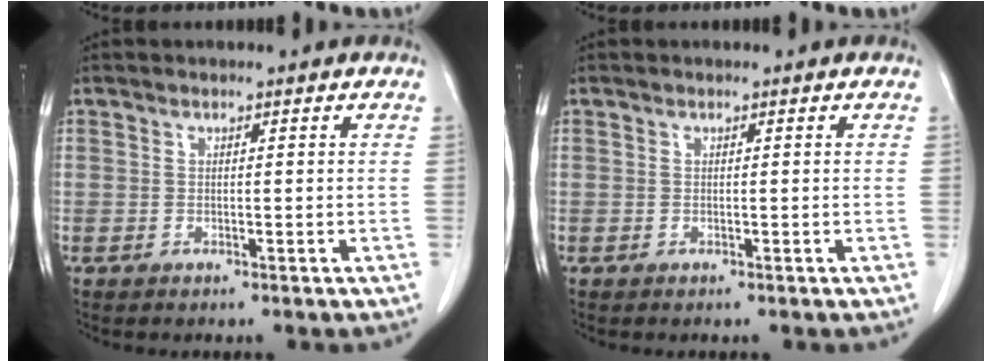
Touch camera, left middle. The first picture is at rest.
{"total": 0.0}